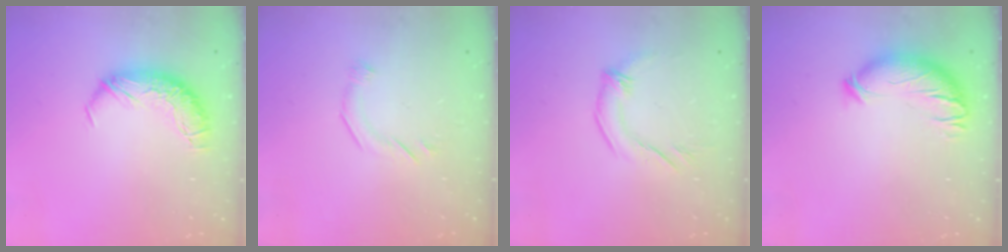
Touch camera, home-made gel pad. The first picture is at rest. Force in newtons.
{"total": 5.7, "press": 5.6, "slide": 1.0}
{"total": 1.5, "press": 1.2, "slide": 0.8}
{"total": 3.7, "press": 2.9, "slide": 2.4}